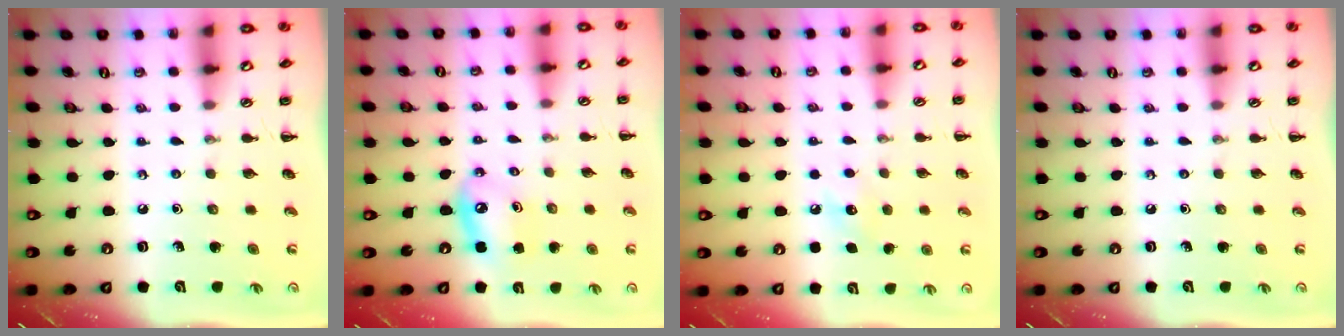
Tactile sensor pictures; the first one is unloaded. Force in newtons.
{"total": 7.5, "press": 7.3, "slide": 1.8}
{"total": 6.8, "press": 6.5, "slide": 2.0}
{"total": 0.0}